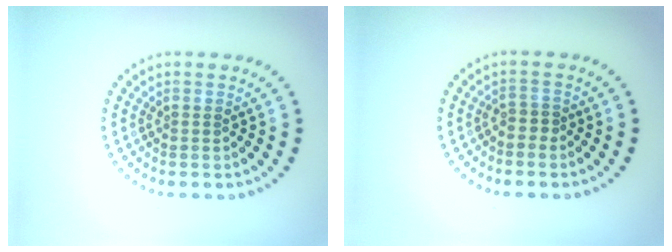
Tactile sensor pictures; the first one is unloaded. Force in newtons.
{"total": 1.1, "press": 0.7, "slide": 0.9}